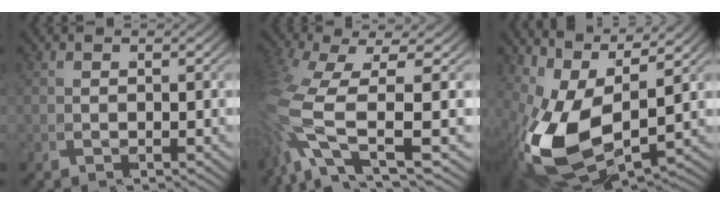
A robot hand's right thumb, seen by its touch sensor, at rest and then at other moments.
{"total": 8.0, "force": [0.1, 3.6, 7.1], "torque": [-0.196, -0.036, 0.025]}
{"total": 11.7, "force": [0.3, 6.7, 9.6], "torque": [-0.217, -0.053, 0.035]}